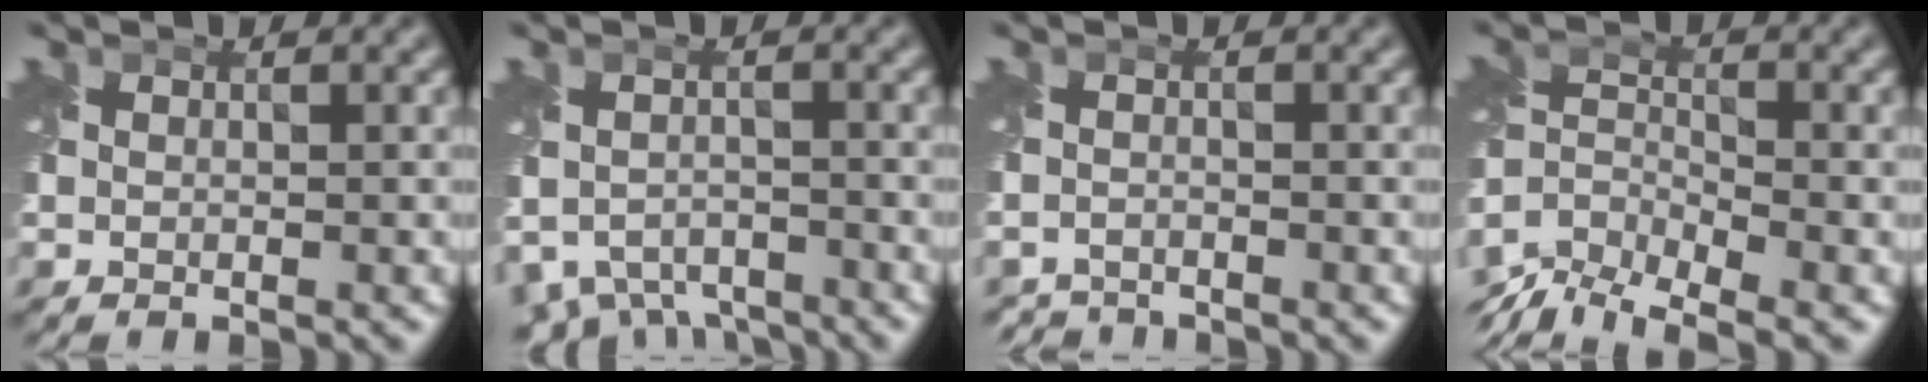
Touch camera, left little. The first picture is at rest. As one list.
[{"total": 4.7, "force": [-3.9, 2.4, 1.0], "torque": [-0.013, -0.010, -0.059]}, {"total": 2.2, "force": [-2.2, 0.3, -0.3], "torque": [0.000, -0.001, -0.042]}, {"total": 6.4, "force": [-5.0, 2.4, 3.1], "torque": [-0.056, 0.004, -0.099]}]